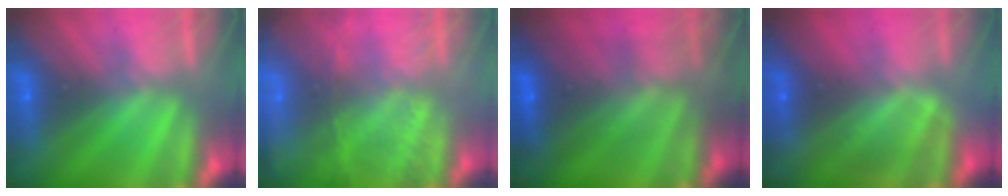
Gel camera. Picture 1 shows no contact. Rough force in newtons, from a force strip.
{"total": 11.8}
{"total": 7.5}
{"total": 1.7}